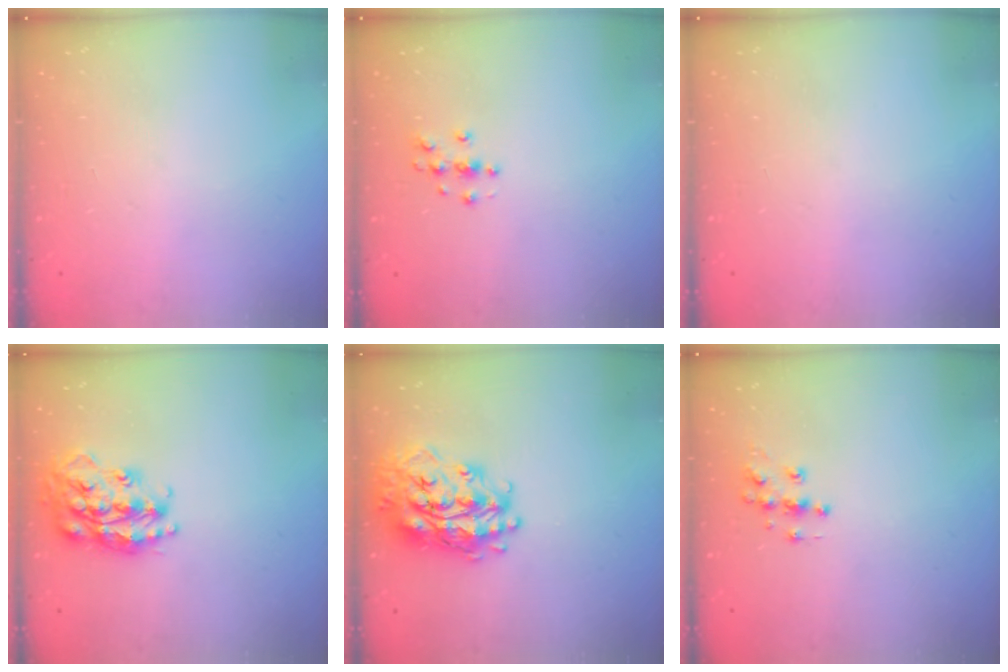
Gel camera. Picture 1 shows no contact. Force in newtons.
{"total": 3.9, "press": 3.9, "slide": 0.4}
{"total": 0.0}
{"total": 19.5, "press": 19.4, "slide": 1.3}
{"total": 21.6, "press": 21.5, "slide": 1.8}
{"total": 7.3, "press": 7.3, "slide": 0.2}